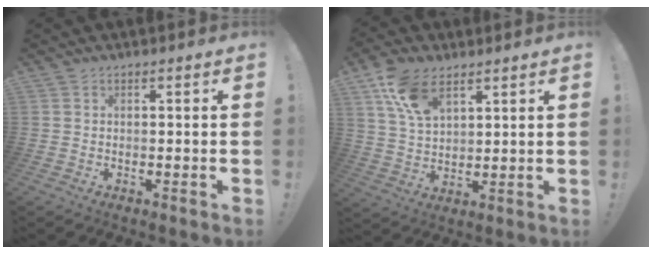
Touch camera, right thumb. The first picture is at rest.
{"total": 11.6, "force": [7.0, 6.6, 6.6], "torque": [-0.109, -0.024, 0.134]}